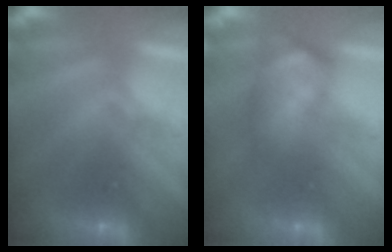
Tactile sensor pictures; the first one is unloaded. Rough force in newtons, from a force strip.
{"total": 4.3}